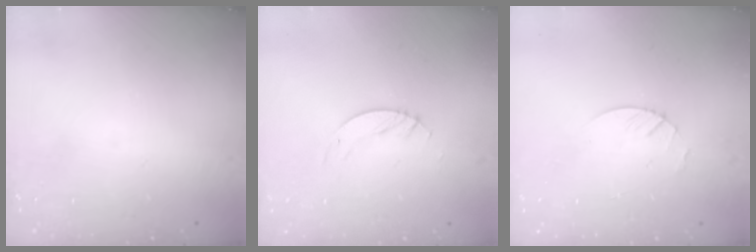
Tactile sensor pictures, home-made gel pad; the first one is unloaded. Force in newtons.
{"total": 4.2, "press": 4.1, "slide": 0.4}
{"total": 3.0, "press": 2.9, "slide": 0.3}